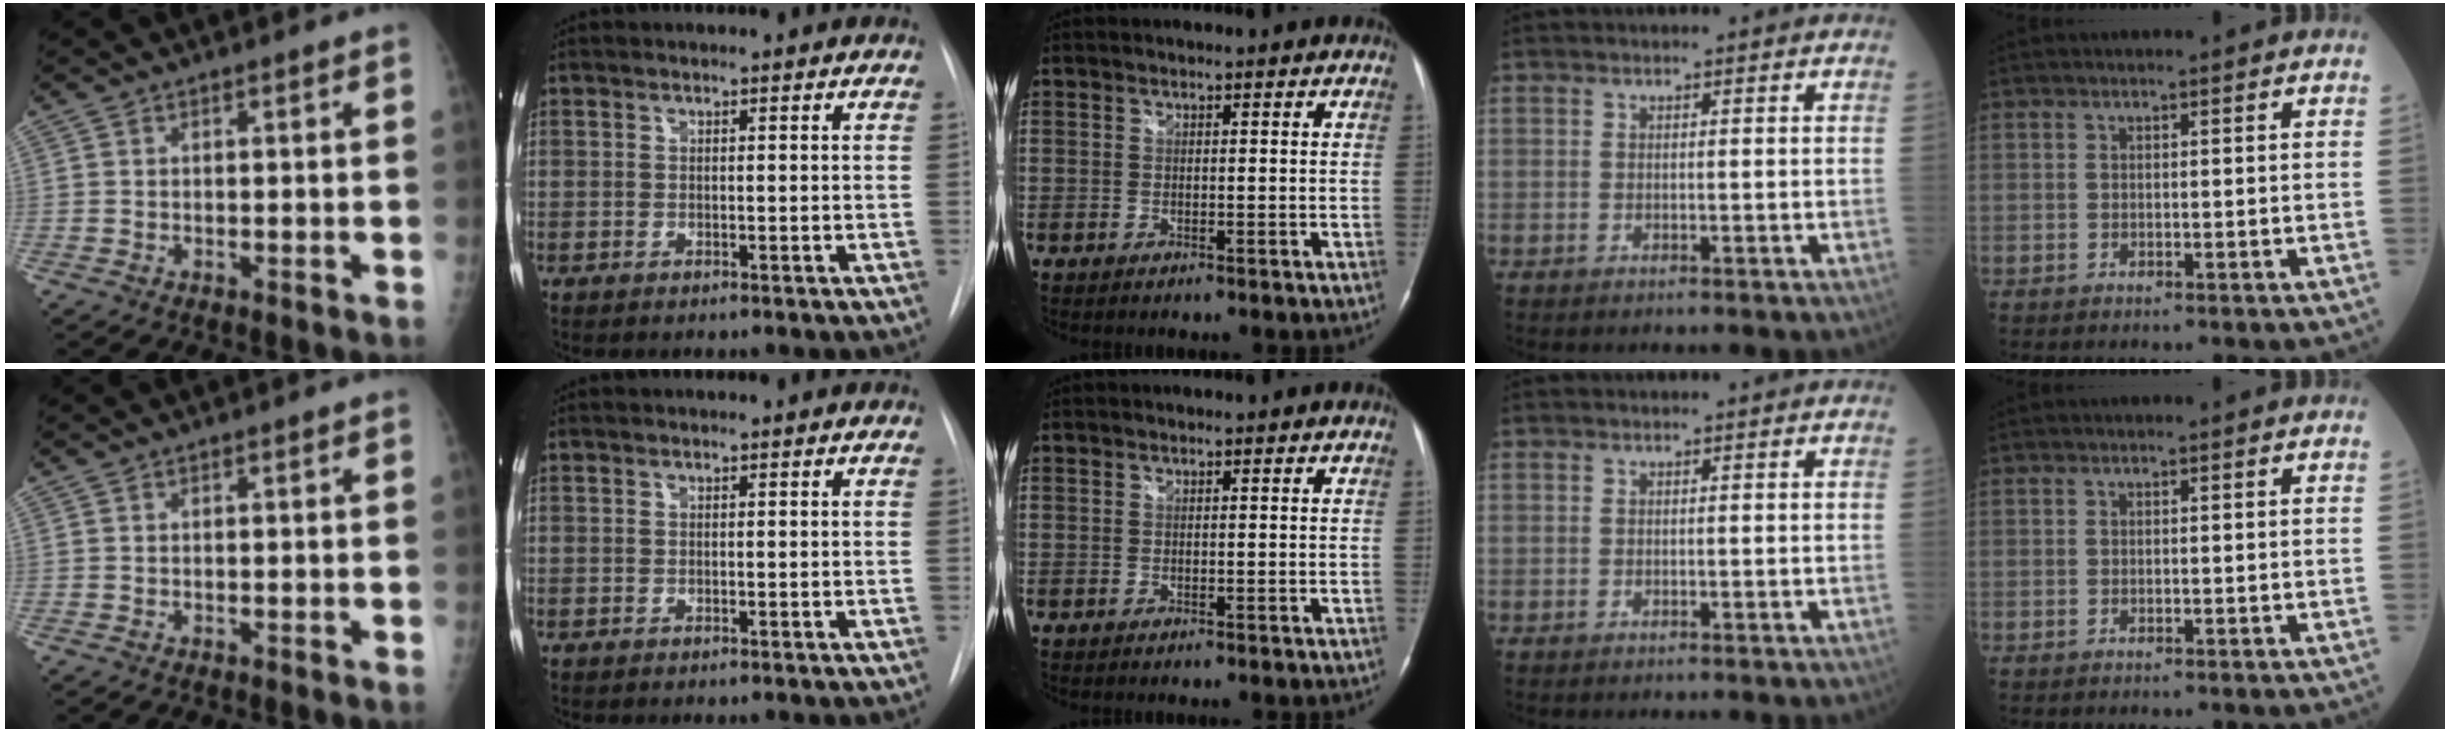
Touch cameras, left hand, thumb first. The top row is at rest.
{}